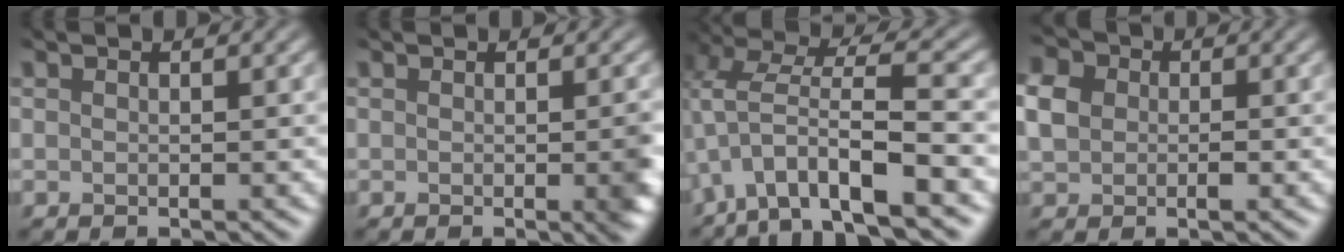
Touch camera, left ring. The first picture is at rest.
{"total": 1.9, "force": [0.0, 0.5, 1.9], "torque": [-0.026, -0.005, 0.005]}
{"total": 8.0, "force": [-4.2, 2.2, 6.5], "torque": [-0.121, 0.014, -0.078]}
{"total": 3.4, "force": [-0.1, 3.0, 1.7], "torque": [-0.060, 0.002, 0.002]}